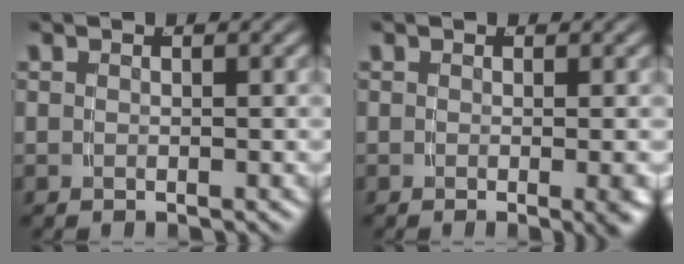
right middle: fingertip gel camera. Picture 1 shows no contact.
{"total": 1.4, "force": [-0.3, -0.2, 1.4], "torque": [-0.015, -0.001, -0.005]}